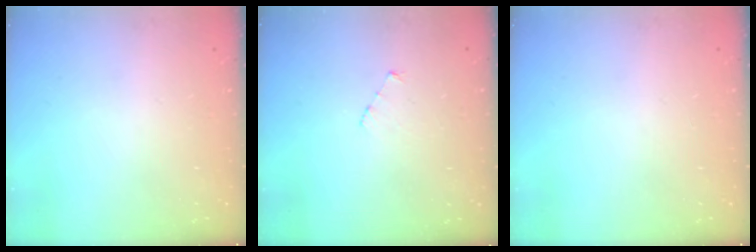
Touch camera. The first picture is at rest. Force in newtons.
{"total": 2.6, "press": 2.6, "slide": 0.3}
{"total": 0.0}